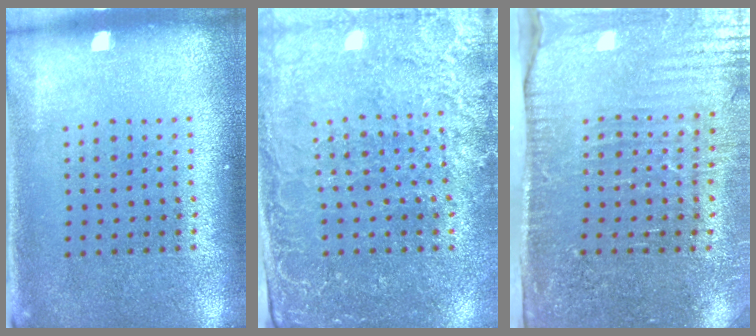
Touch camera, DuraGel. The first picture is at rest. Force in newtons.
{"total": 2.9, "press": 2.8, "slide": 0.8}
{"total": 4.3, "press": 3.7, "slide": 2.1}